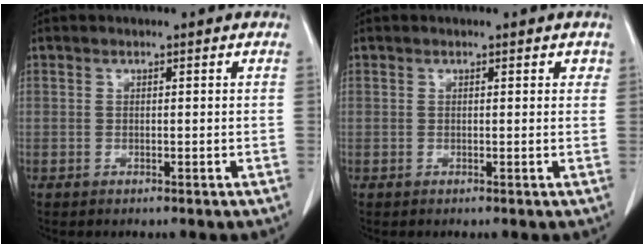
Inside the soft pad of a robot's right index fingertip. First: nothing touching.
{"total": 1.2, "force": [0.7, 0.6, 0.8], "torque": [-0.004, 0.001, 0.005]}